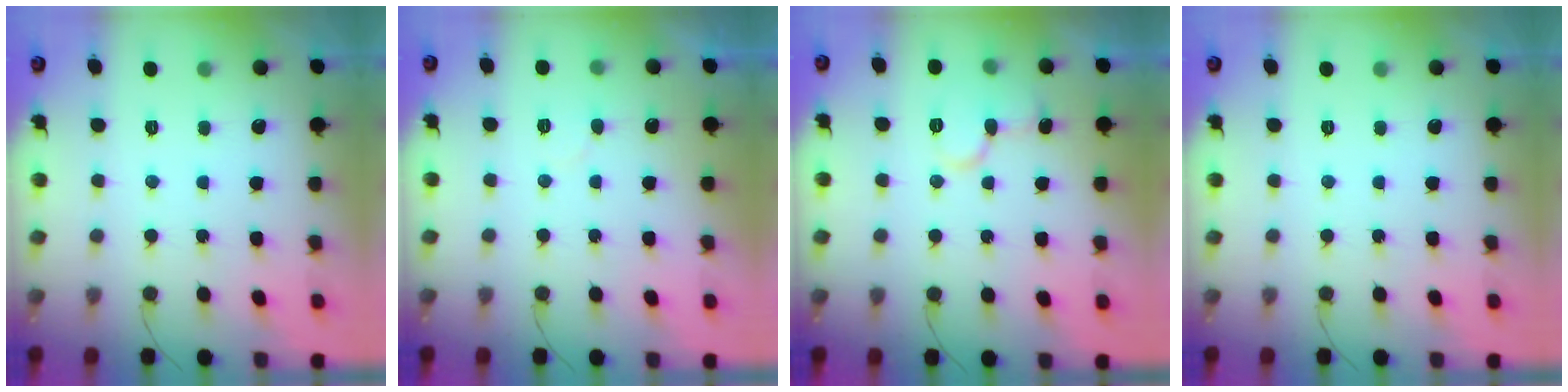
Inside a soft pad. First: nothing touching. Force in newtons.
{"total": 5.1, "press": 5.0, "slide": 0.4}
{"total": 9.5, "press": 9.5, "slide": 1.1}
{"total": 0.0}